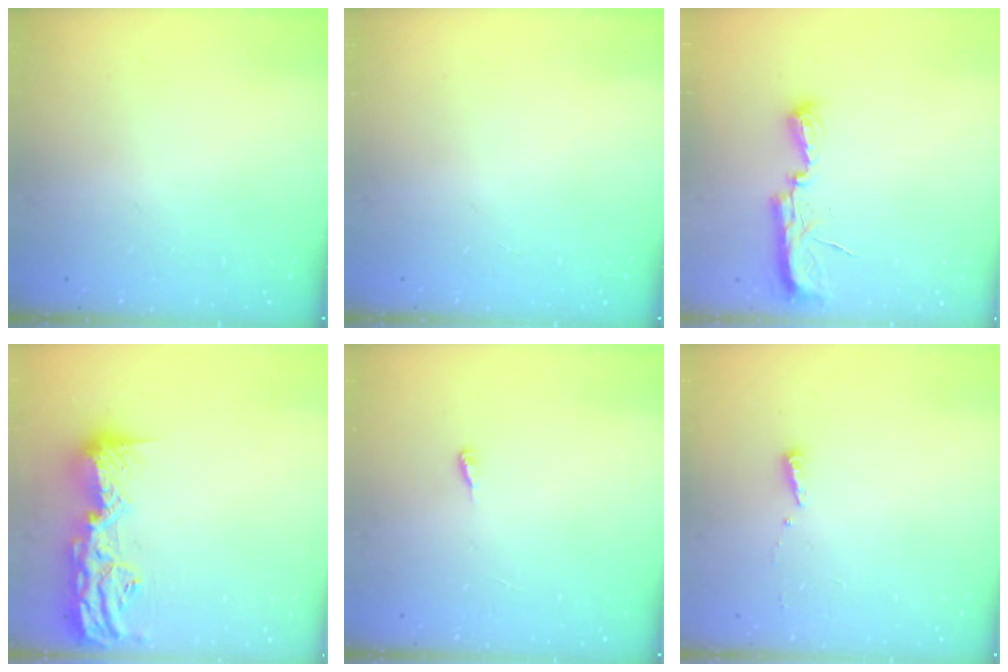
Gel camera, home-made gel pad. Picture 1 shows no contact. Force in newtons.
{"total": 0.0}
{"total": 7.2, "press": 7.2, "slide": 0.7}
{"total": 16.3, "press": 15.9, "slide": 3.5}
{"total": 4.1, "press": 4.0, "slide": 0.5}
{"total": 3.6, "press": 3.5, "slide": 0.8}